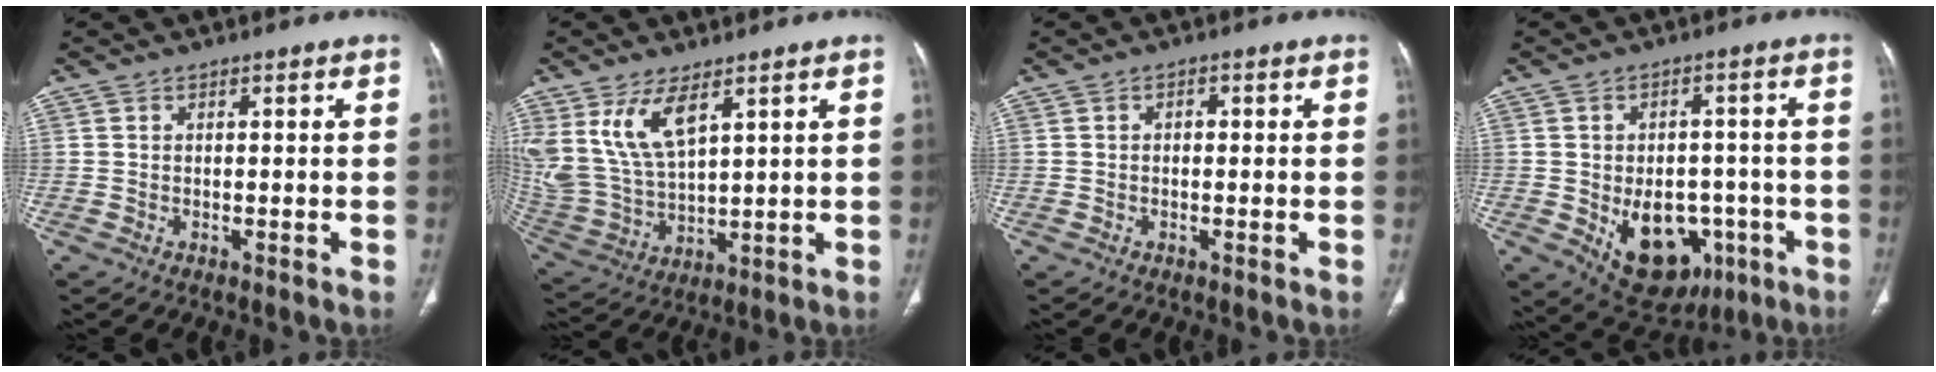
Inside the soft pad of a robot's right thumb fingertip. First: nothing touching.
{"total": 13.2, "force": [6.7, 6.0, 9.6], "torque": [-0.198, -0.027, 0.153]}
{"total": 1.2, "force": [0.1, 0.8, 0.9], "torque": [-0.011, 0.006, -0.001]}
{"total": 14.8, "force": [-4.9, 10.0, 9.8], "torque": [-0.105, 0.019, -0.049]}